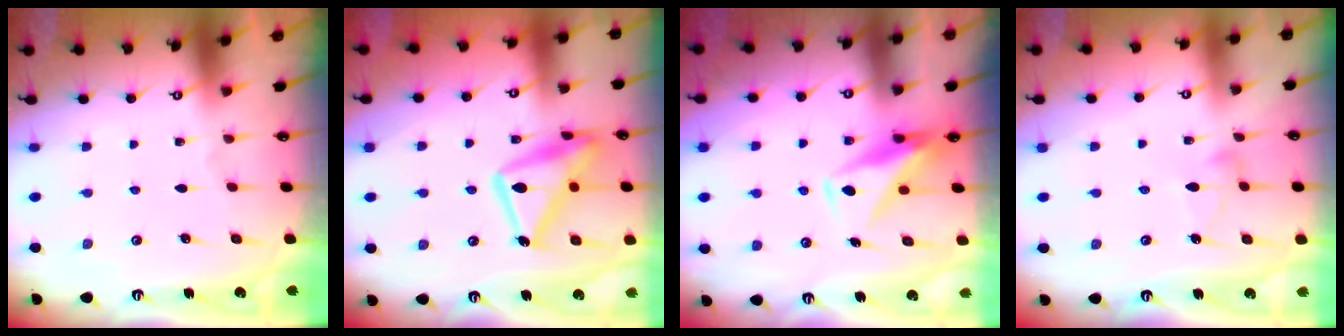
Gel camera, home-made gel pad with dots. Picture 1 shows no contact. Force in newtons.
{"total": 17.9, "press": 17.9, "slide": 1.1}
{"total": 10.6, "press": 10.5, "slide": 0.8}
{"total": 3.9, "press": 3.9, "slide": 0.2}